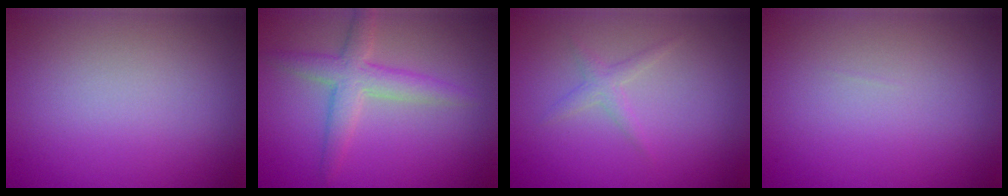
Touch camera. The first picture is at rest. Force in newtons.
{"total": 3.6, "press": 3.6, "slide": 0.3}
{"total": 1.3, "press": 1.3, "slide": 0.0}
{"total": 0.0}